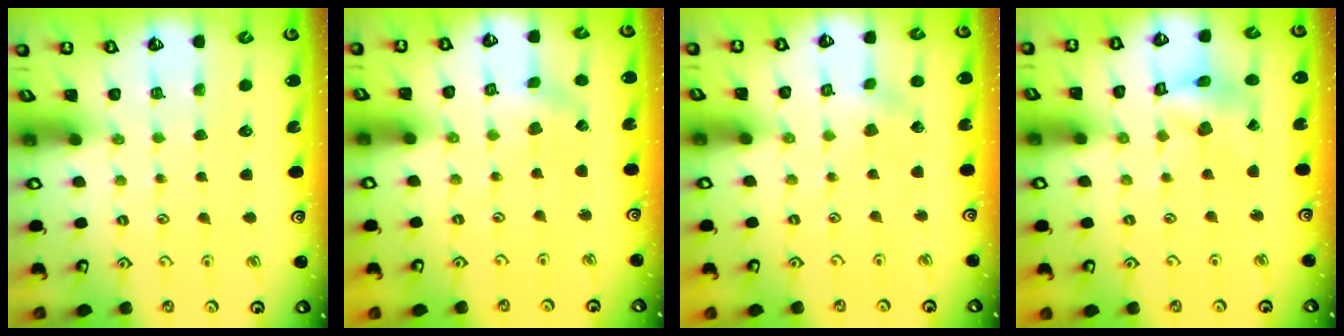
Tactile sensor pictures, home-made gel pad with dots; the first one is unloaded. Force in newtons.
{"total": 0.9, "press": 0.9, "slide": 0.2}
{"total": 2.5, "press": 2.4, "slide": 0.7}
{"total": 9.3, "press": 9.3, "slide": 1.0}